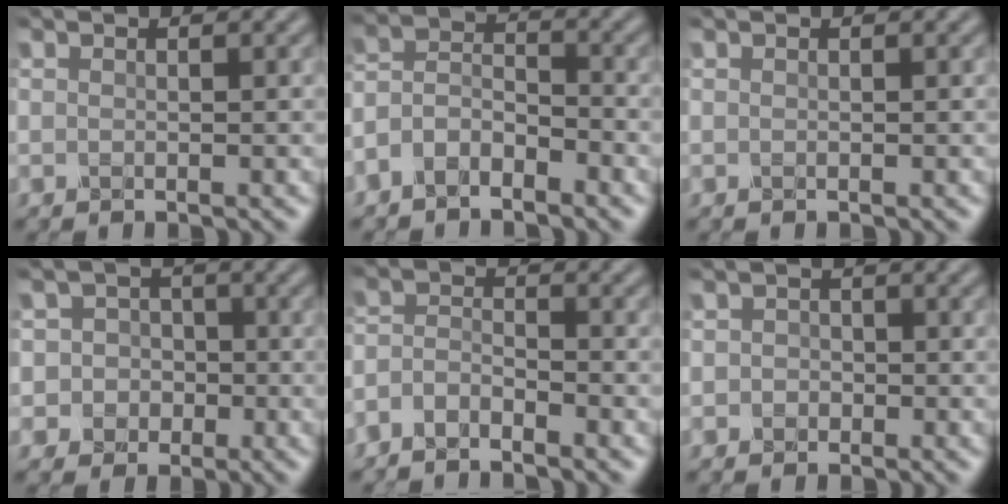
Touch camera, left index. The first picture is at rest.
{"total": 3.7, "force": [-2.6, 1.8, 1.9], "torque": [-0.037, 0.007, -0.061]}
{"total": 0.0}
{"total": 4.3, "force": [-0.8, 4.2, 0.7], "torque": [0.012, 0.016, -0.038]}
{"total": 2.5, "force": [-2.1, 0.8, 1.1], "torque": [-0.025, 0.001, -0.052]}
{"total": 1.3, "force": [-0.2, 1.2, 0.4], "torque": [0.011, 0.000, -0.011]}